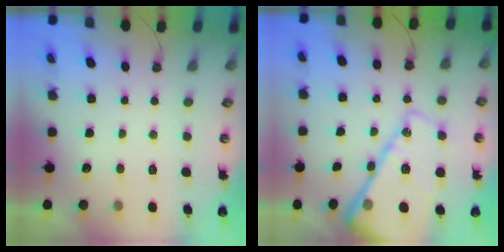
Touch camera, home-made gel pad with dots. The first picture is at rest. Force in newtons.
{"total": 21.9, "press": 21.9, "slide": 1.7}